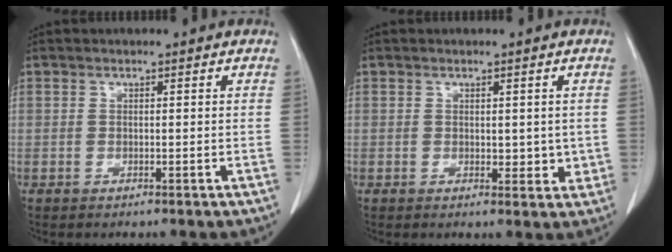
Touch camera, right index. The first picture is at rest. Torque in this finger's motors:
{"motor_torque": [0.04, 0.10, 0.04, 0.01]}